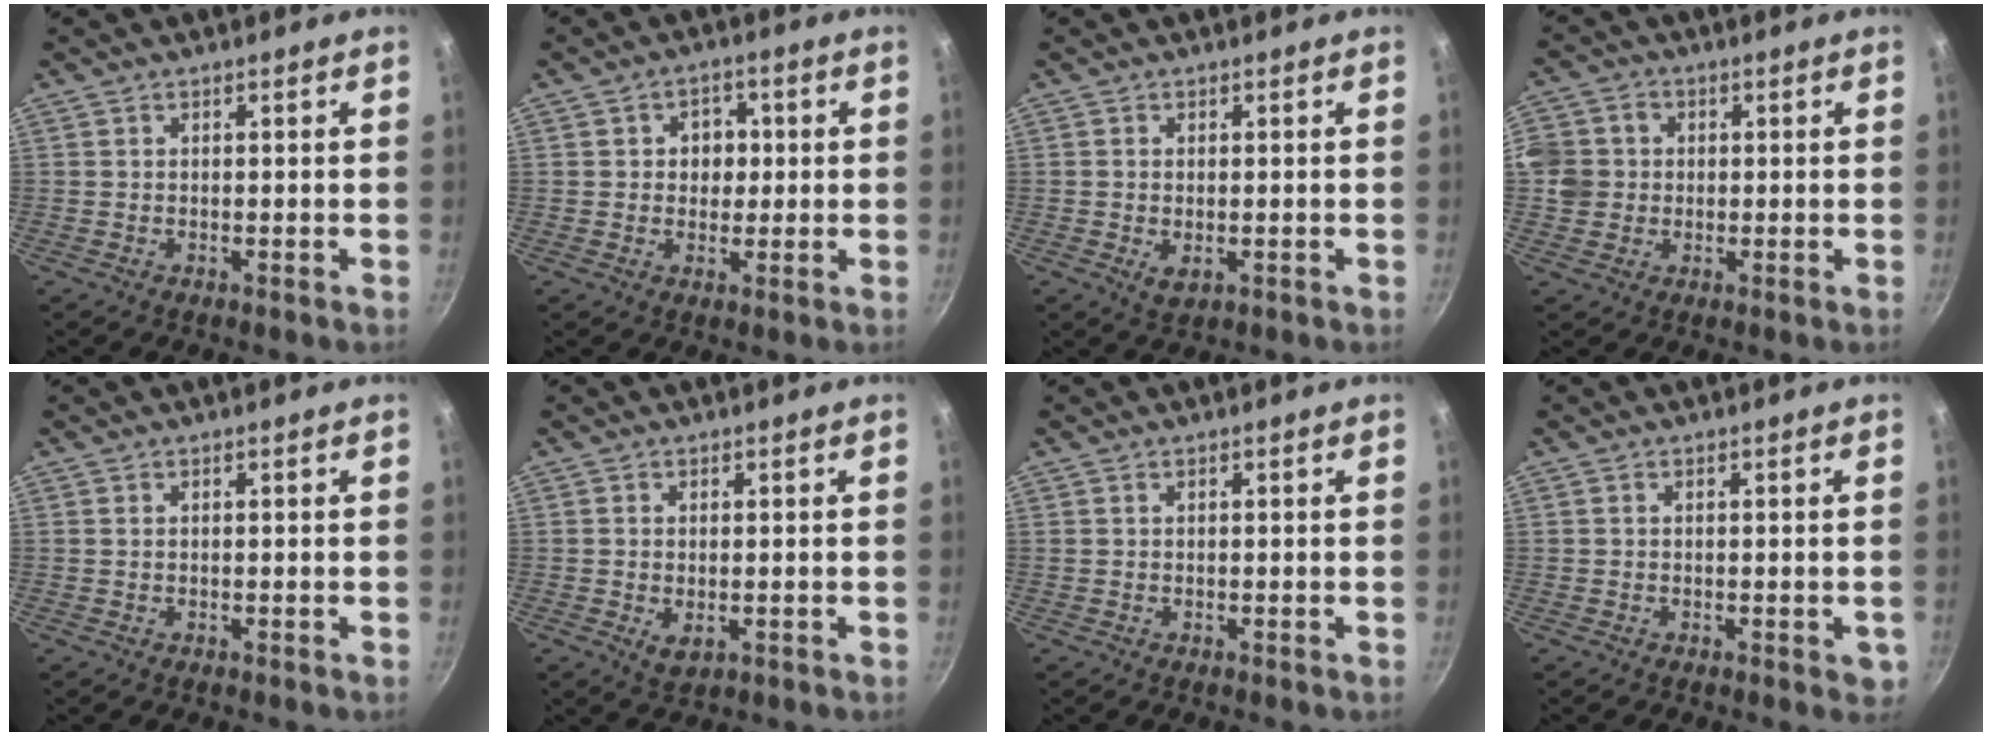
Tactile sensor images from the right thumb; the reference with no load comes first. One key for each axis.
{"total": 5.1, "fx": 0.5, "fy": 4.3, "fz": 2.7, "tx": -0.011, "ty": 0.003, "tz": 0.004}
{"total": 2.7, "fx": -0.5, "fy": 1.6, "fz": 2.2, "tx": -0.036, "ty": -0.008, "tz": -0.005}
{"total": 7.2, "fx": 0.1, "fy": 6.8, "fz": 2.5, "tx": -0.024, "ty": 0.006, "tz": -0.013}
{"total": 0.0}
{"total": 3.1, "fx": -0.5, "fy": 1.8, "fz": 2.4, "tx": -0.040, "ty": -0.010, "tz": -0.004}
{"total": 0.0}
{"total": 2.8, "fx": -0.4, "fy": 1.3, "fz": 2.5, "tx": -0.020, "ty": -0.003, "tz": -0.004}